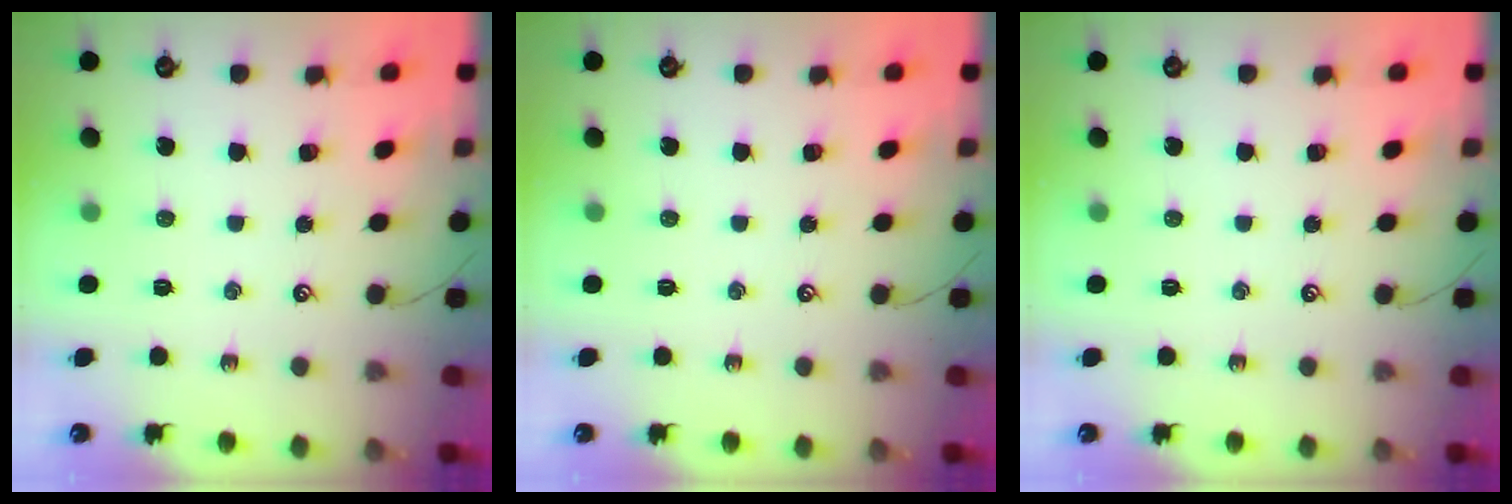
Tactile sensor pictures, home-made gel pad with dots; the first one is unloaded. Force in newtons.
{"total": 0.0}
{"total": 0.0}